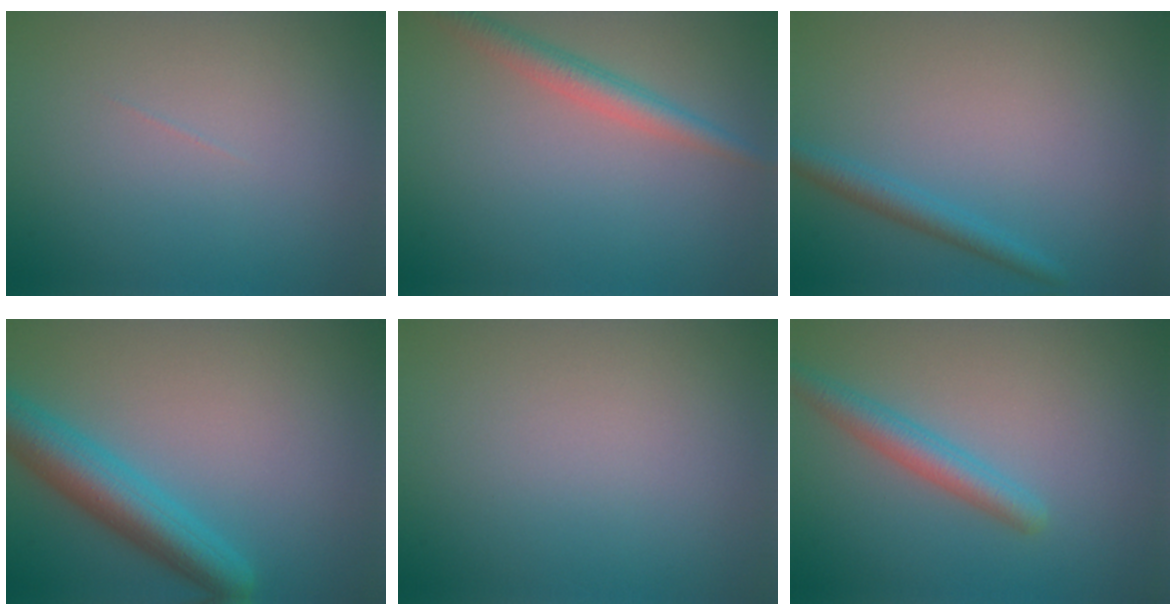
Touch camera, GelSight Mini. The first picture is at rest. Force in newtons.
{"total": 2.8, "press": 2.8, "slide": 0.1}
{"total": 2.1, "press": 2.0, "slide": 0.2}
{"total": 5.6, "press": 5.6, "slide": 0.3}
{"total": 0.0}
{"total": 2.8, "press": 2.8, "slide": 0.2}